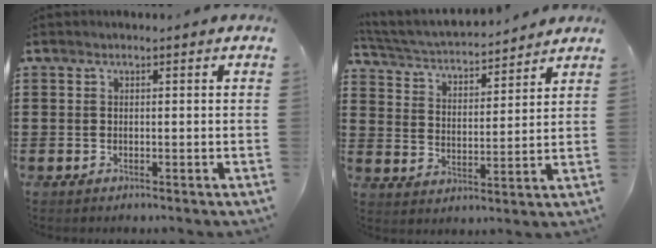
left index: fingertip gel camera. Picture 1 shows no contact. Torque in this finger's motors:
{"motor_torque": [0.22, 0.12, 0.69, 0.09]}